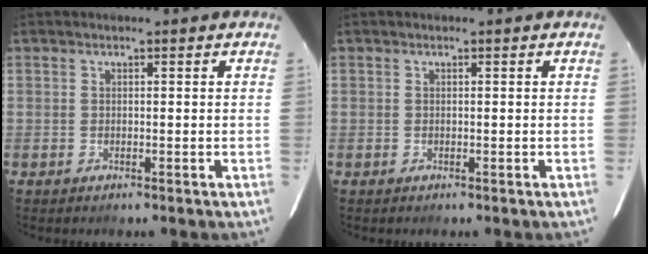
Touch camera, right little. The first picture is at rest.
{"total": 0.0}